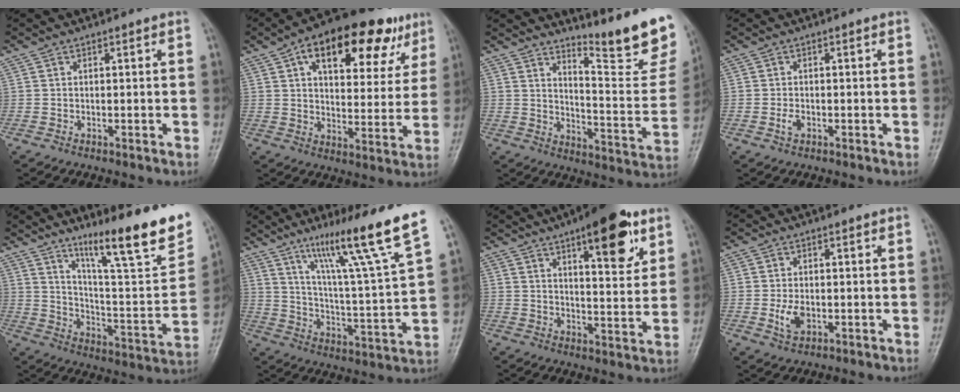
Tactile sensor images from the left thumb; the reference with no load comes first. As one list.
[{"total": 21.8, "force": [10.9, 10.5, 15.7], "torque": [-0.190, -0.001, 0.160]}, {"total": 17.3, "force": [13.8, 2.6, 10.1], "torque": [-0.112, -0.136, 0.190]}, {"total": 1.7, "force": [-0.7, 1.0, 1.2], "torque": [-0.023, 0.003, -0.013]}, {"total": 22.7, "force": [15.1, 3.4, 16.7], "torque": [-0.216, -0.073, 0.245]}, {"total": 19.6, "force": [12.4, -0.2, 15.1], "torque": [-0.217, -0.061, 0.197]}, {"total": 14.1, "force": [7.7, 4.7, 10.9], "torque": [-0.123, -0.036, 0.107]}, {"total": 3.9, "force": [-0.8, 2.4, 3.0], "torque": [-0.055, -0.004, -0.010]}]